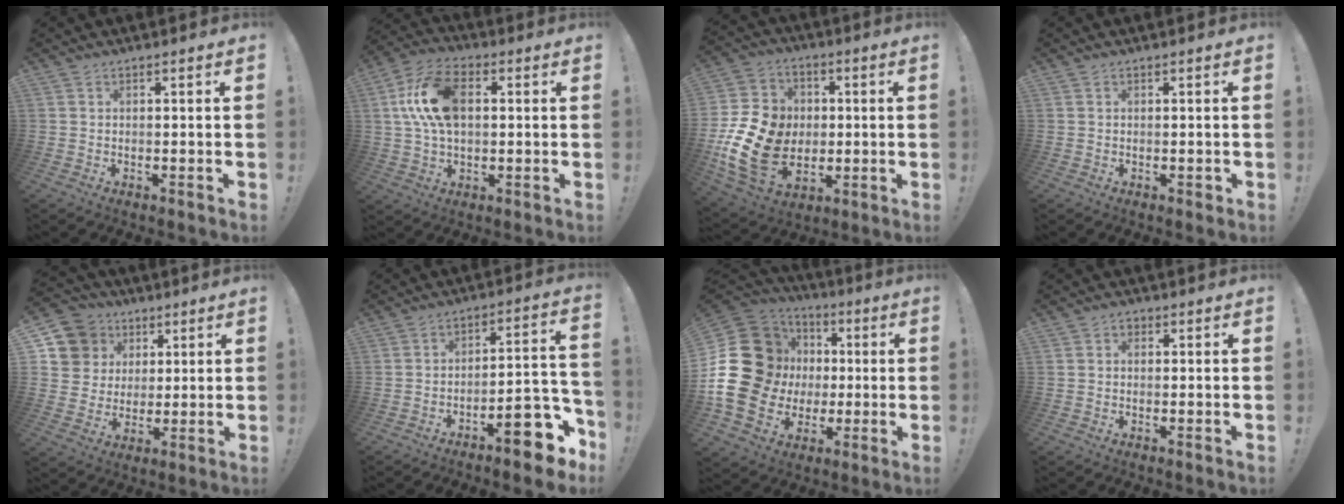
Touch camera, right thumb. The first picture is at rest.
{"total": 15.3, "force": [2.6, 9.5, 11.8], "torque": [-0.222, 0.010, 0.051]}
{"total": 19.8, "force": [-3.3, 15.7, 11.5], "torque": [-0.218, 0.028, -0.038]}
{"total": 0.7, "force": [0.1, 0.5, 0.4], "torque": [-0.002, 0.001, 0.002]}
{"total": 11.8, "force": [4.3, 10.6, 2.9], "torque": [-0.046, -0.016, 0.095]}
{"total": 14.2, "force": [-9.2, 4.1, 10.0], "torque": [-0.101, 0.059, -0.147]}
{"total": 25.6, "force": [0.2, 21.7, 13.6], "torque": [-0.260, 0.002, 0.063]}
{"total": 1.3, "force": [0.1, 1.0, 0.8], "torque": [-0.010, 0.003, 0.000]}